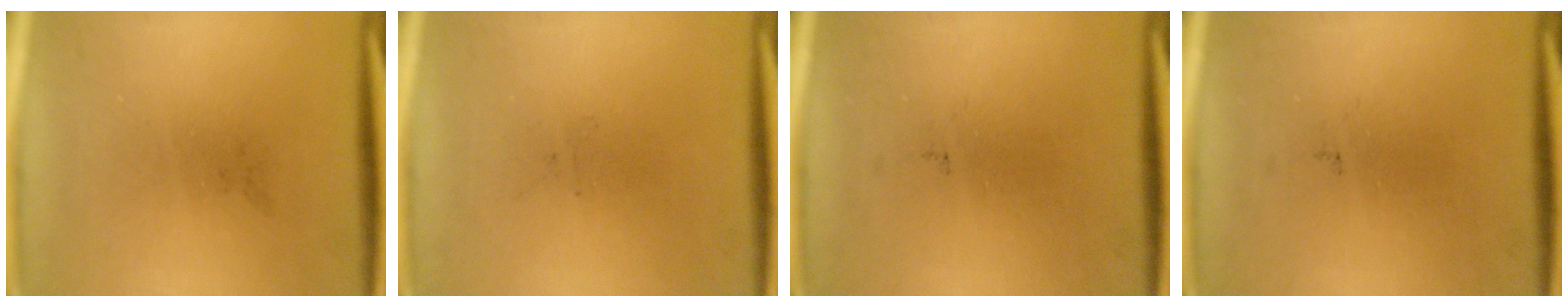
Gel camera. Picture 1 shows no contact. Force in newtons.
{"total": 0.0}
{"total": 0.0}
{"total": 0.0}